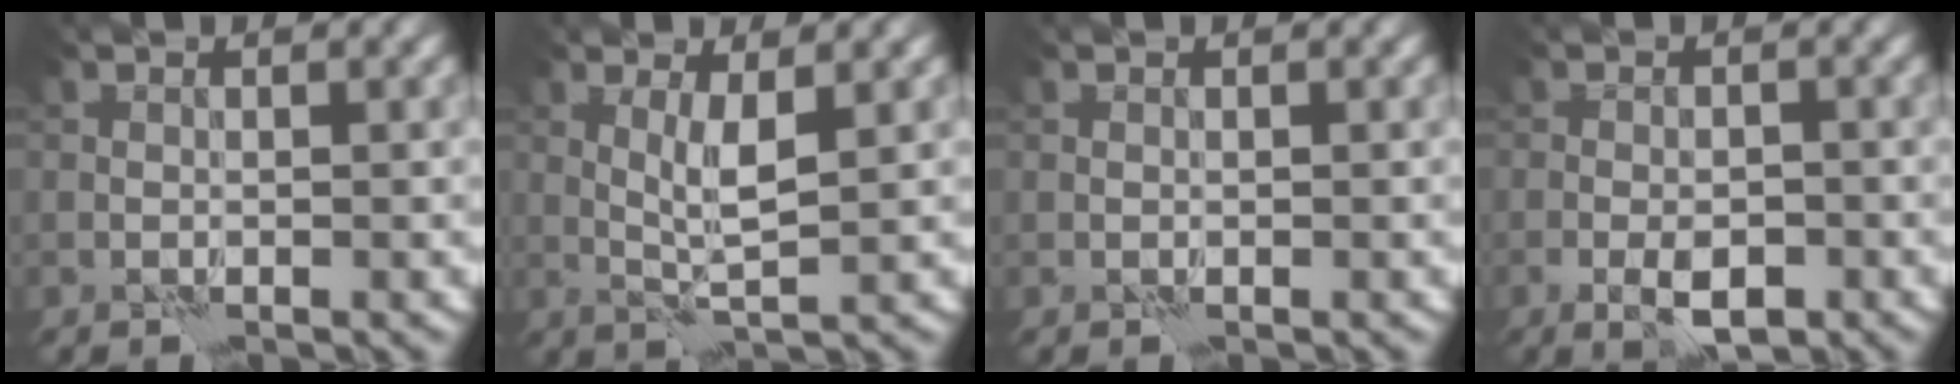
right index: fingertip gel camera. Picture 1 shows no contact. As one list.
[{"total": 2.6, "force": [0.8, 0.2, 2.5], "torque": [-0.055, -0.004, 0.015]}, {"total": 0.0}, {"total": 3.0, "force": [-1.3, 1.2, 2.4], "torque": [-0.042, -0.002, -0.023]}]